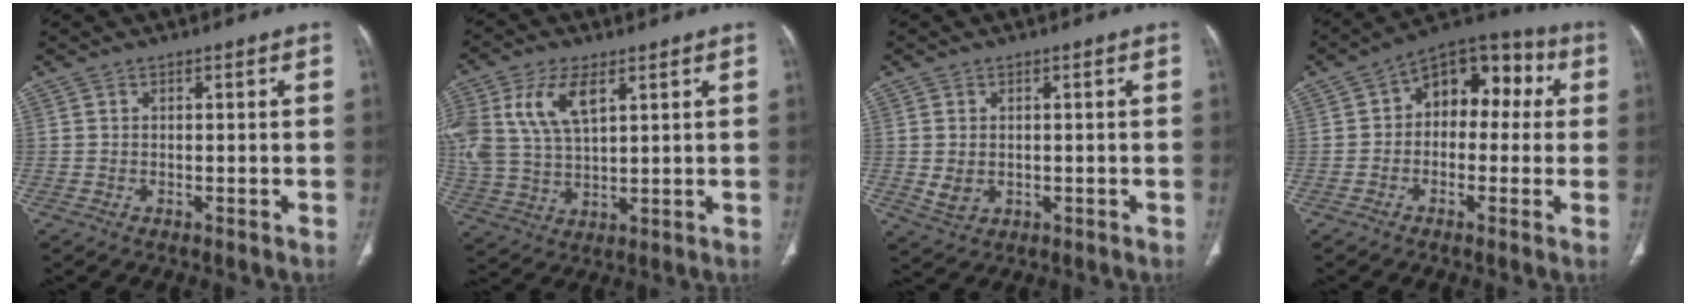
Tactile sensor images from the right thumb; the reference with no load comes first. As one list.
[{"total": 13.5, "force": [5.4, 7.2, 10.2], "torque": [-0.222, -0.007, 0.111]}, {"total": 3.4, "force": [0.0, 2.6, 2.2], "torque": [-0.040, -0.004, 0.010]}, {"total": 12.5, "force": [1.7, 8.3, 9.1], "torque": [-0.072, 0.042, 0.007]}]